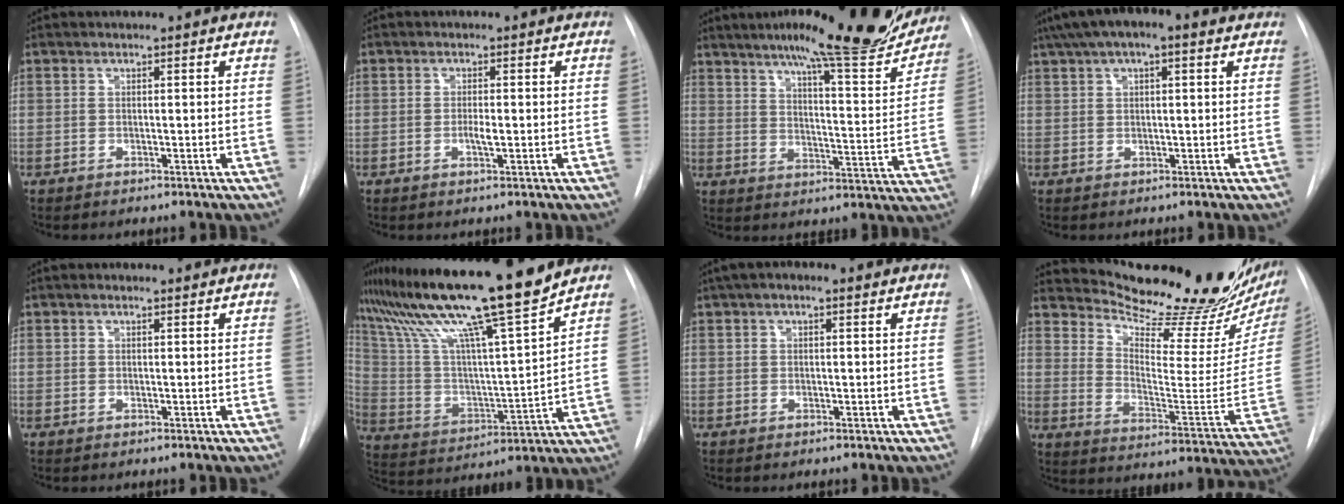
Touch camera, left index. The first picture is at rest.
{"total": 1.6, "force": [-0.3, 0.3, 1.5], "torque": [-0.029, -0.001, -0.006]}
{"total": 21.2, "force": [18.0, 2.0, 11.1], "torque": [-0.157, -0.037, 0.233]}
{"total": 8.6, "force": [5.5, 2.6, 6.1], "torque": [-0.108, 0.044, 0.086]}
{"total": 1.2, "force": [1.0, 0.4, 0.5], "torque": [-0.015, 0.012, 0.017]}
{"total": 21.0, "force": [16.6, -0.5, 12.9], "torque": [-0.230, -0.002, 0.287]}
{"total": 4.7, "force": [3.0, 1.6, 3.2], "torque": [-0.059, 0.030, 0.046]}
{"total": 23.7, "force": [20.5, 1.6, 11.7], "torque": [-0.180, -0.088, 0.285]}